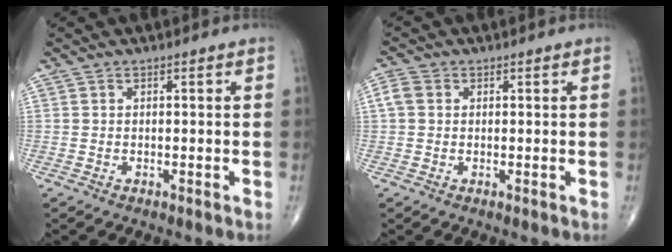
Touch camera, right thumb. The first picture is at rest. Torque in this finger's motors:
{"motor_torque": [0.08, 0.08, 0.16, -0.09, 0.01]}